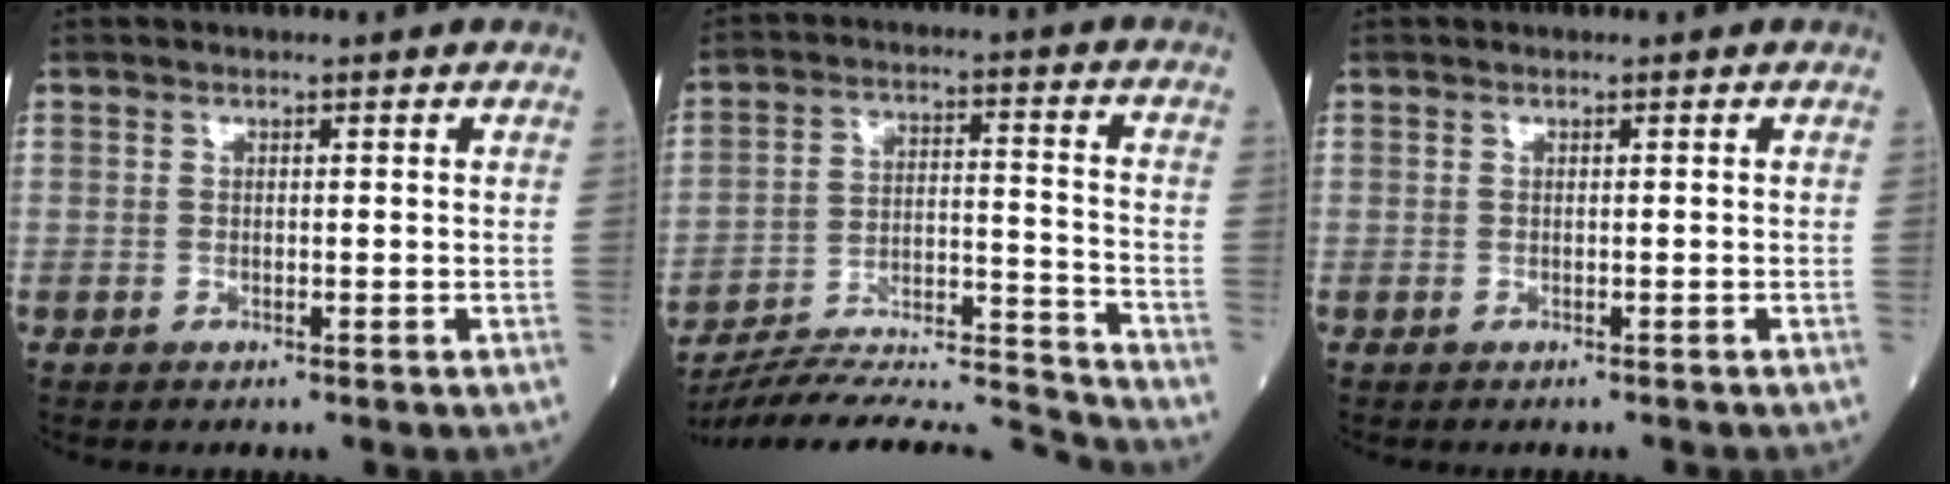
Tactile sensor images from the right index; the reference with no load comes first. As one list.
[{"total": 19.4, "force": [-18.8, -0.4, 4.8], "torque": [-0.091, 0.017, -0.295]}, {"total": 0.5, "force": [-0.5, 0.0, 0.1], "torque": [-0.002, -0.001, -0.008]}]